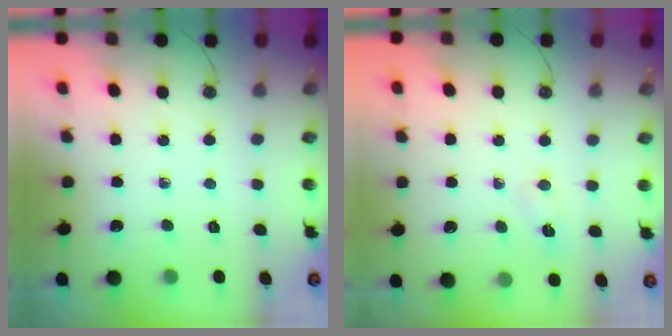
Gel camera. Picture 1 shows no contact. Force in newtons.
{"total": 3.2, "press": 1.9, "slide": 2.6}